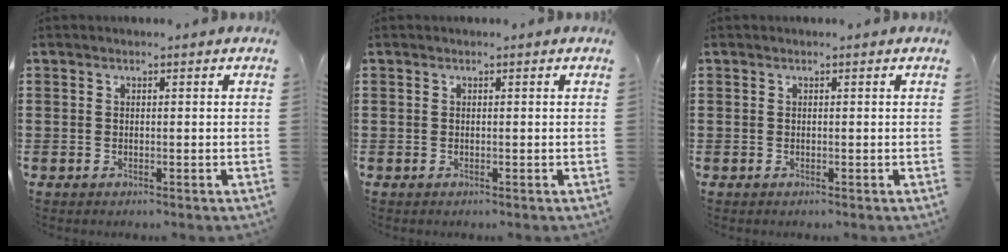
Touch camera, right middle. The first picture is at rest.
{"total": 0.0}
{"total": 0.0}